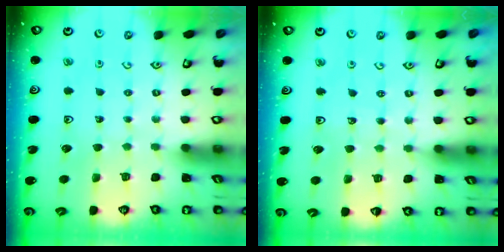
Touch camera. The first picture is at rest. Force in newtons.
{"total": 2.4, "press": 2.1, "slide": 1.2}